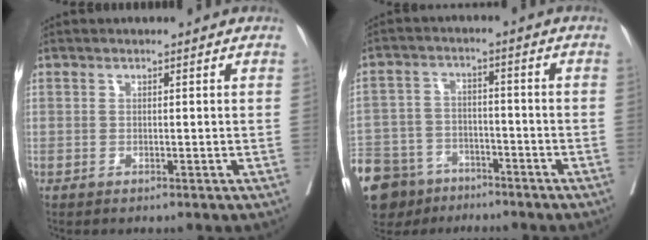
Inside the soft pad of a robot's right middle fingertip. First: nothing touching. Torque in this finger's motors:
{"motor_torque": [1.07, -1.07, 1.05, 0.21]}